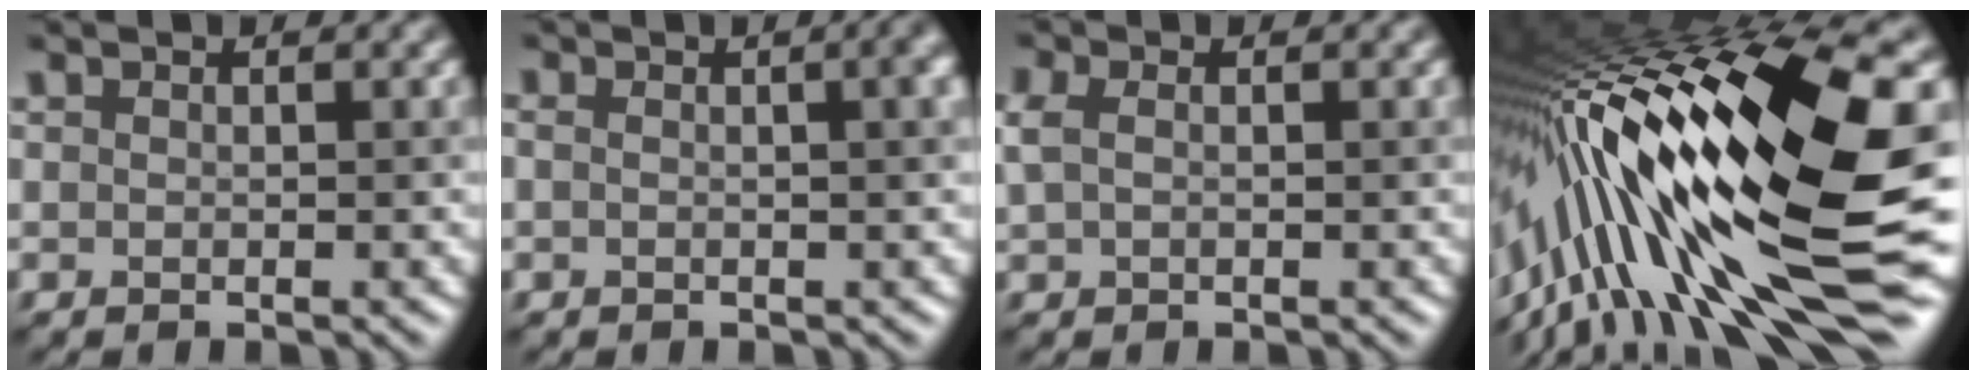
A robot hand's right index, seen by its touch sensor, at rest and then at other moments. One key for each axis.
{"total": 5.5, "fx": 1.1, "fy": 2.9, "fz": 4.5, "tx": -0.013, "ty": 0.032, "tz": -0.029}
{"total": 1.8, "fx": 0.6, "fy": 1.2, "fz": 1.2, "tx": -0.032, "ty": 0.009, "tz": 0.006}
{"total": 19.6, "fx": -1.4, "fy": 5.7, "fz": 18.7, "tx": -0.314, "ty": 0.007, "tz": -0.038}